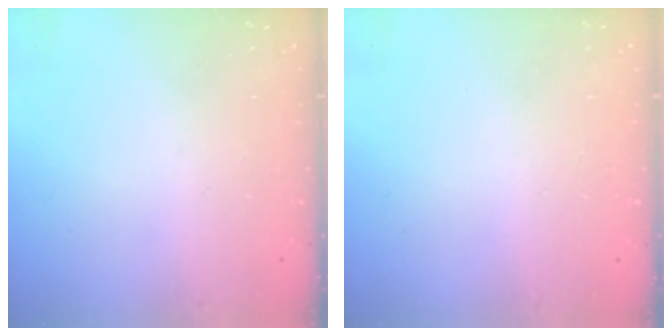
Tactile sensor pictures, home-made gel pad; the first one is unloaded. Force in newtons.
{"total": 2.6, "press": 2.6, "slide": 0.2}